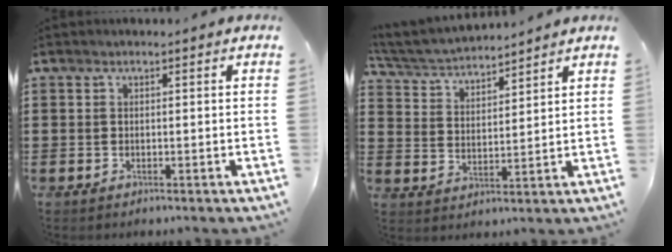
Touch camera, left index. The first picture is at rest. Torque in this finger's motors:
{"motor_torque": [0.02, -0.06, 0.00, 0.01]}